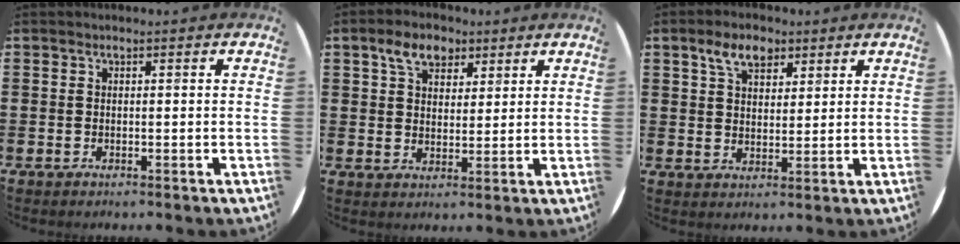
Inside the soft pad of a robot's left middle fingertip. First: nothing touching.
{"total": 5.5, "force": [3.6, 3.4, 2.4], "torque": [-0.044, 0.010, 0.064]}
{"total": 5.3, "force": [3.5, 2.9, 2.7], "torque": [-0.048, 0.006, 0.061]}